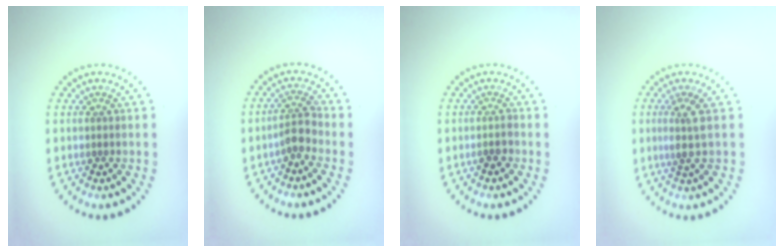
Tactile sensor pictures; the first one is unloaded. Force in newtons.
{"total": 2.2, "press": 1.9, "slide": 1.2}
{"total": 1.2, "press": 1.0, "slide": 0.7}
{"total": 2.2, "press": 1.6, "slide": 1.5}